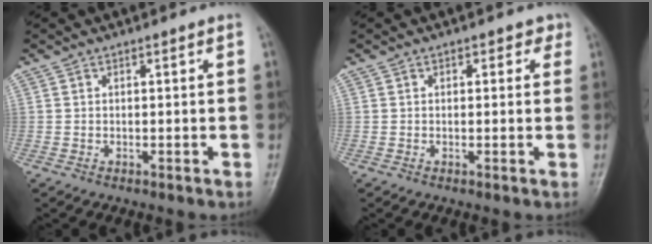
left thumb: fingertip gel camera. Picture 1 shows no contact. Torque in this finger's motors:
{"motor_torque": [-0.18, 0.04, -0.21, -0.25, 0.04]}